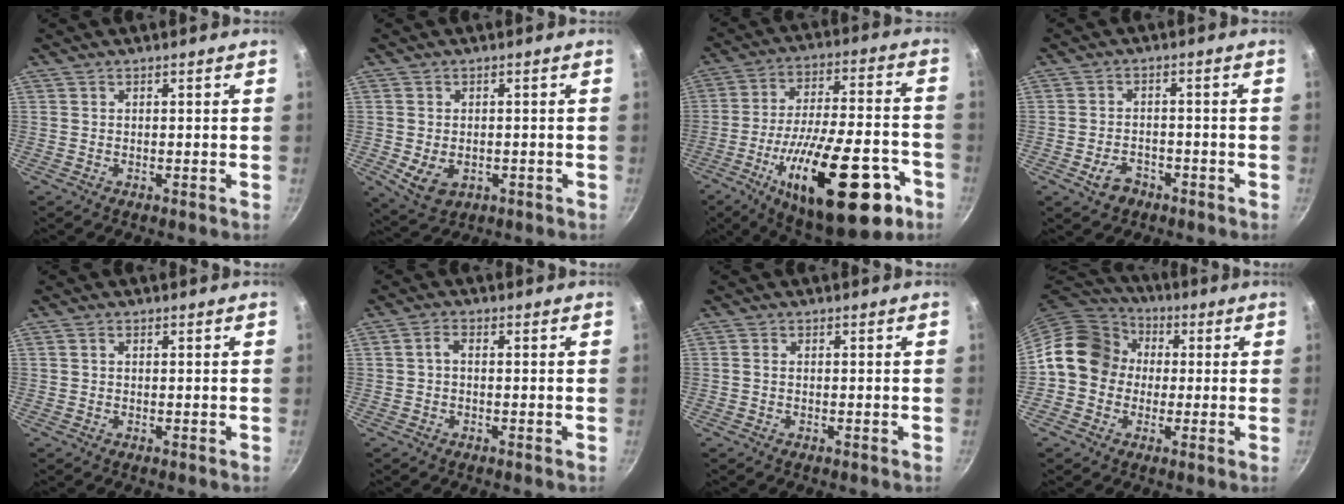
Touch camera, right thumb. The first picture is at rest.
{"total": 5.7, "force": [-1.1, 4.1, 3.8], "torque": [-0.057, -0.008, -0.005]}
{"total": 27.8, "force": [-12.2, 10.8, 22.6], "torque": [-0.316, 0.042, -0.176]}
{"total": 4.4, "force": [-2.5, 3.0, 1.9], "torque": [-0.025, 0.023, -0.035]}
{"total": 0.7, "force": [0.2, 0.5, 0.4], "torque": [-0.007, 0.004, 0.005]}
{"total": 2.0, "force": [0.0, 1.2, 1.6], "torque": [-0.030, 0.009, -0.002]}
{"total": 1.0, "force": [0.0, 0.7, 0.7], "torque": [-0.015, 0.003, -0.001]}
{"total": 13.4, "force": [0.7, 11.7, 6.4], "torque": [-0.071, 0.031, -0.006]}